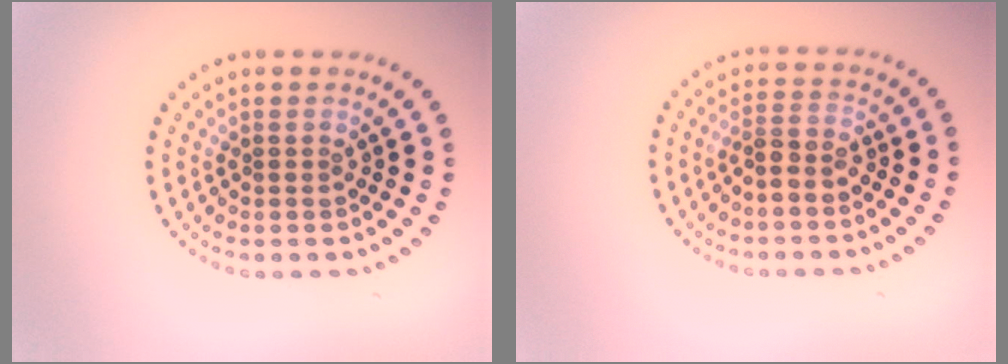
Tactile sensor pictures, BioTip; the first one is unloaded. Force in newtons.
{"total": 1.8, "press": 1.6, "slide": 1.0}